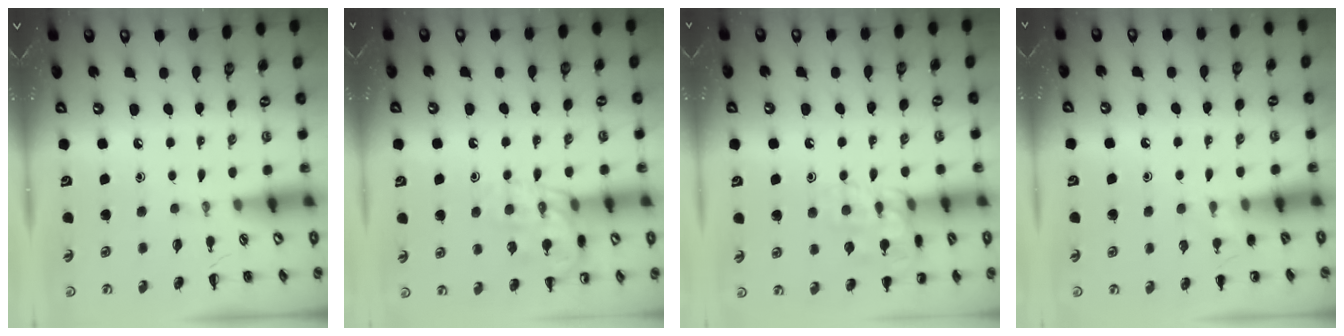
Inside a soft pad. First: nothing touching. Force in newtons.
{"total": 13.4, "press": 13.3, "slide": 1.4}
{"total": 13.3, "press": 13.3, "slide": 0.4}
{"total": 5.9, "press": 5.6, "slide": 2.0}